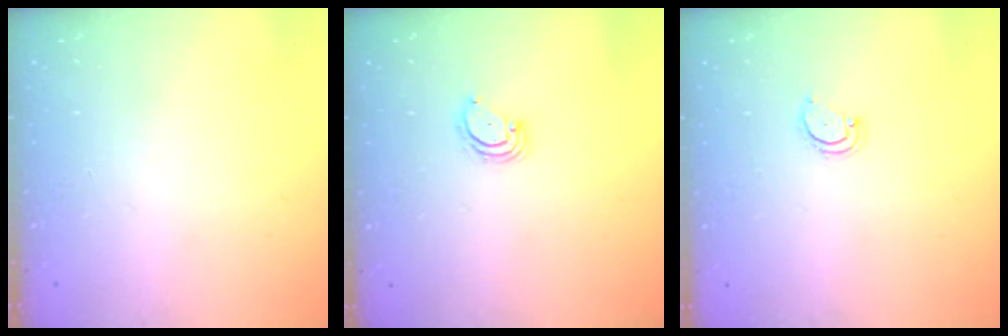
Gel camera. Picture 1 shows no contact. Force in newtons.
{"total": 2.8, "press": 2.8, "slide": 0.3}
{"total": 3.2, "press": 3.2, "slide": 0.3}